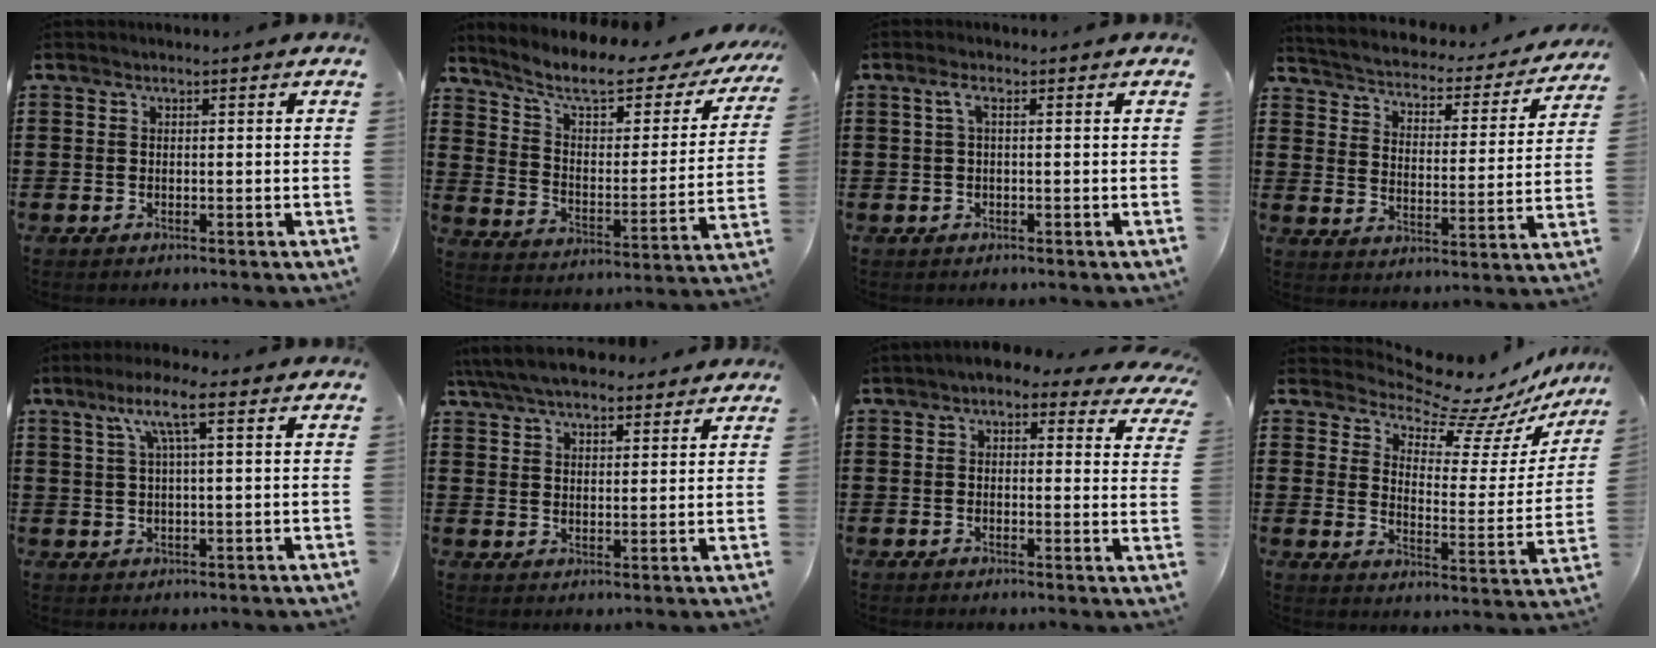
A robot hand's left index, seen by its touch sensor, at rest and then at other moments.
{"total": 8.2, "force": [5.8, 2.1, 5.3], "torque": [-0.119, -0.034, 0.092]}
{"total": 1.6, "force": [0.2, 0.4, 1.6], "torque": [-0.033, 0.001, 0.003]}
{"total": 2.1, "force": [2.1, 0.4, 0.4], "torque": [-0.027, -0.027, 0.023]}
{"total": 5.7, "force": [2.2, 0.6, 5.2], "torque": [-0.106, 0.004, 0.034]}
{"total": 6.8, "force": [6.1, 1.6, 2.5], "torque": [-0.068, -0.013, 0.115]}
{"total": 2.6, "force": [1.6, 1.4, 1.6], "torque": [-0.039, 0.000, 0.026]}
{"total": 9.5, "force": [8.8, 2.0, 3.0], "torque": [-0.069, -0.075, 0.153]}